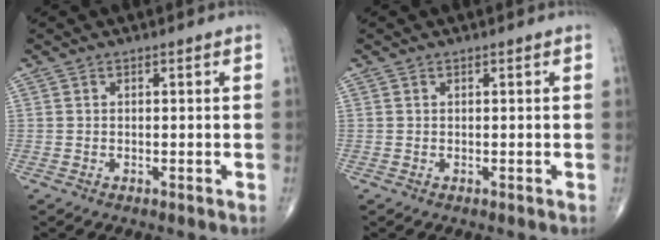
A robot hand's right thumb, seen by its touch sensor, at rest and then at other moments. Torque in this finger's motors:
{"motor_torque": [0.15, 0.05, 0.04, 0.13, 0.01]}